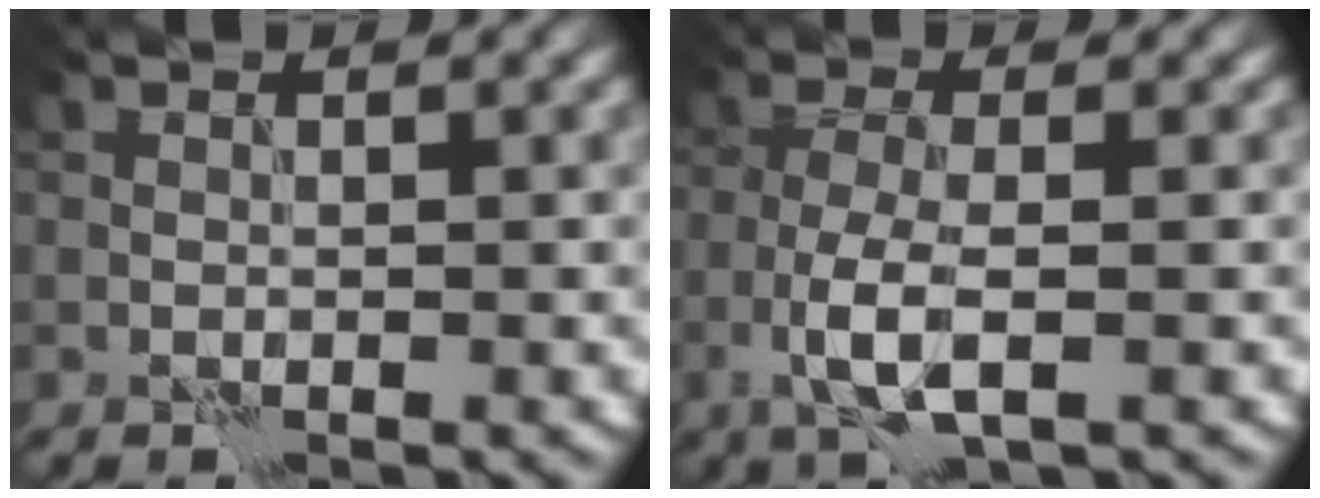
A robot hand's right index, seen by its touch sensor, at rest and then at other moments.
{"total": 4.2, "force": [-1.3, 1.3, 3.8], "torque": [-0.081, 0.001, -0.030]}